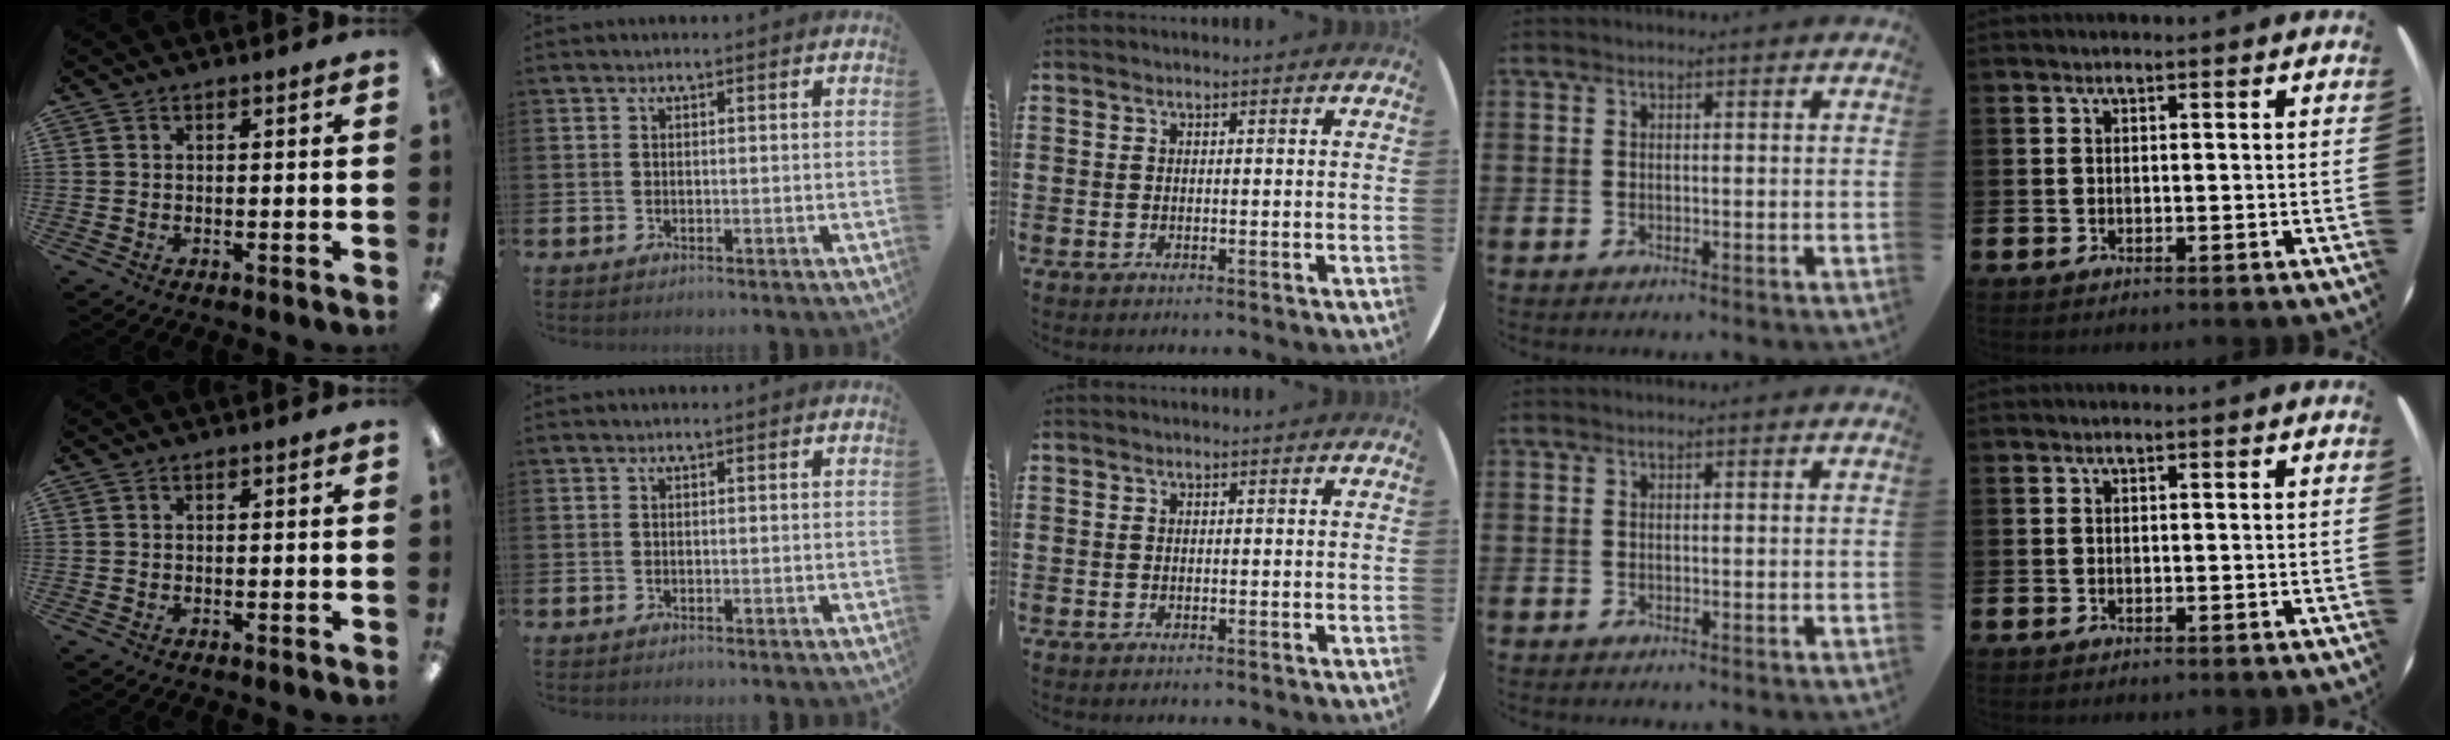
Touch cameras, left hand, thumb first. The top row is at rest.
{}